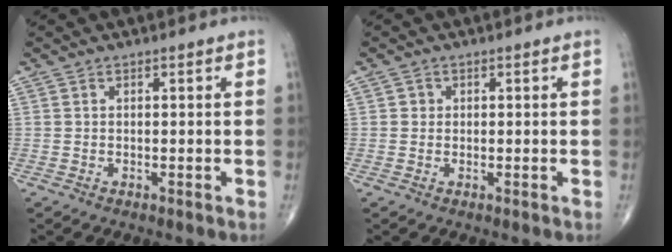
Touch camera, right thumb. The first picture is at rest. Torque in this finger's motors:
{"motor_torque": [-0.02, 0.01, 0.01, 0.00, 0.00]}